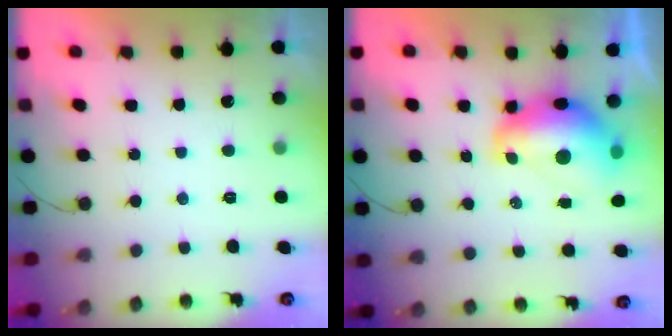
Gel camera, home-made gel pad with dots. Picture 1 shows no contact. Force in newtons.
{"total": 10.5, "press": 10.4, "slide": 1.2}